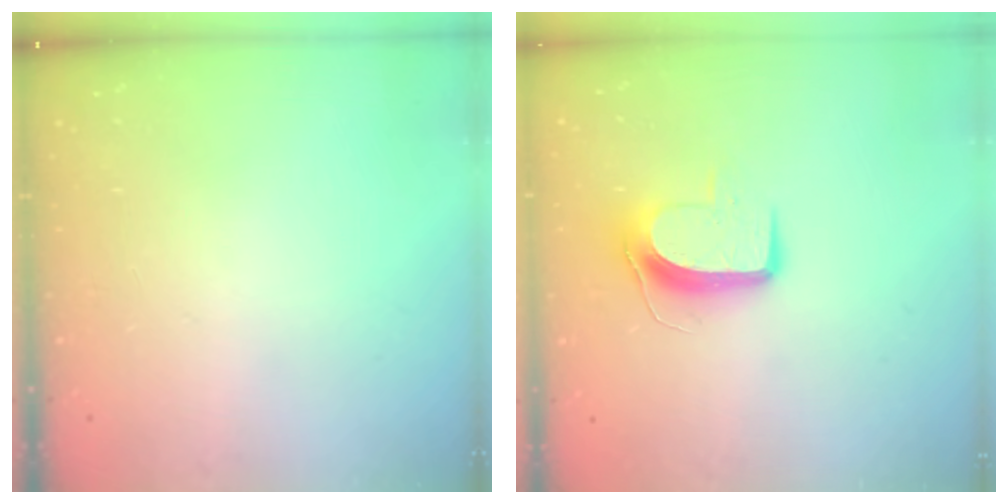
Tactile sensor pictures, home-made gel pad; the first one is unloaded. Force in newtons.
{"total": 9.1, "press": 9.1, "slide": 0.1}